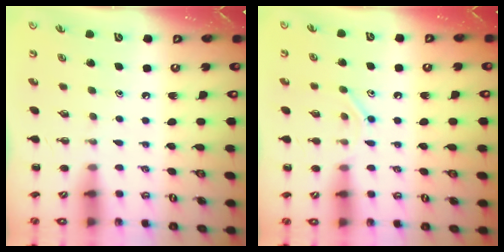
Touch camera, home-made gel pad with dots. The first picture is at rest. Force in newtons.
{"total": 7.8, "press": 7.8, "slide": 1.1}